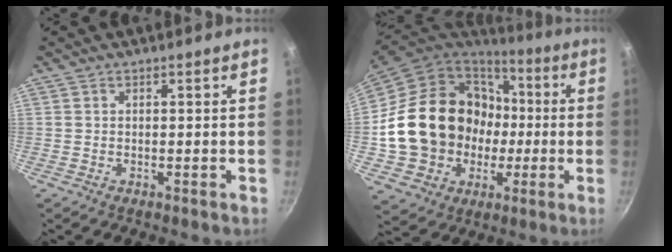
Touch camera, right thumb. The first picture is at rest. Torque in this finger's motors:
{"motor_torque": [0.47, 2.80, 1.66, -1.10, 0.55]}